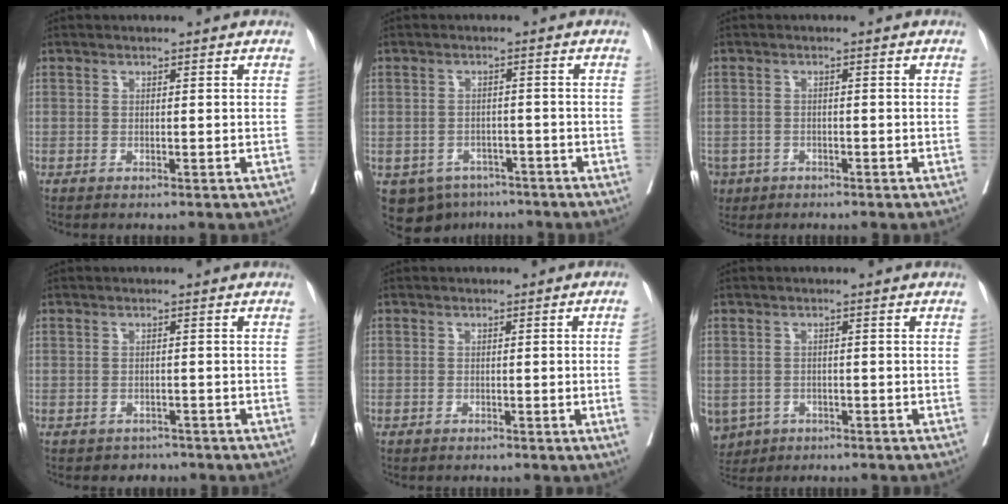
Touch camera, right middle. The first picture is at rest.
{"total": 7.9, "force": [-5.2, 5.6, 2.1], "torque": [-0.033, 0.004, -0.068]}
{"total": 4.2, "force": [-2.6, 3.2, 0.9], "torque": [-0.017, 0.003, -0.041]}
{"total": 2.3, "force": [-1.8, 1.4, -0.2], "torque": [-0.004, 0.003, -0.030]}
{"total": 3.0, "force": [-0.5, -1.1, 2.8], "torque": [-0.036, -0.003, -0.007]}
{"total": 7.7, "force": [-3.6, 6.4, 2.4], "torque": [-0.068, 0.000, -0.052]}